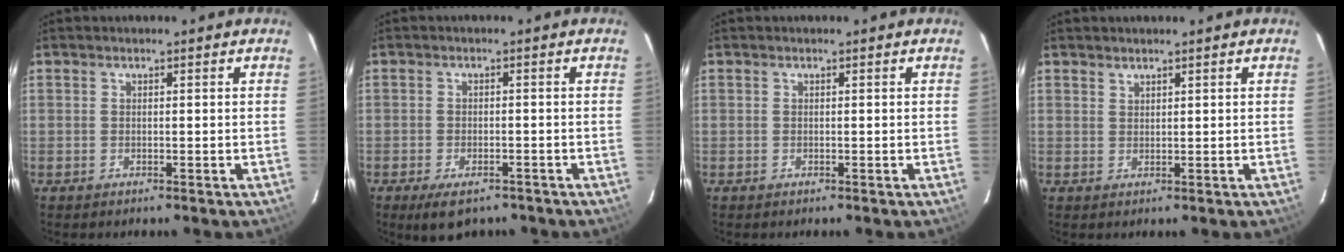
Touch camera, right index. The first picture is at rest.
{"total": 6.3, "force": [-4.4, 2.7, 3.5], "torque": [-0.073, -0.015, -0.065]}
{"total": 0.0}
{"total": 1.0, "force": [1.0, 0.3, 0.1], "torque": [-0.002, 0.002, 0.020]}